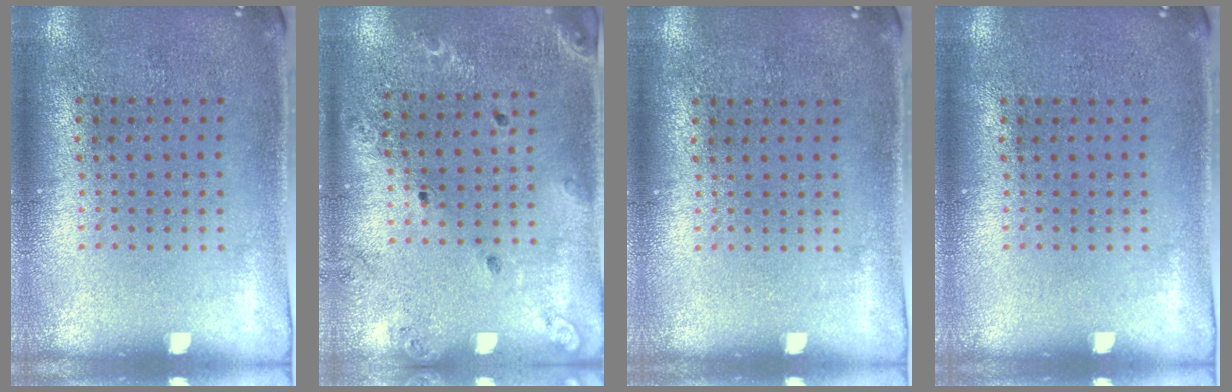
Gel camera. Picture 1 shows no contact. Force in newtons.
{"total": 1.4, "press": 1.4, "slide": 0.1}
{"total": 0.0}
{"total": 0.0}